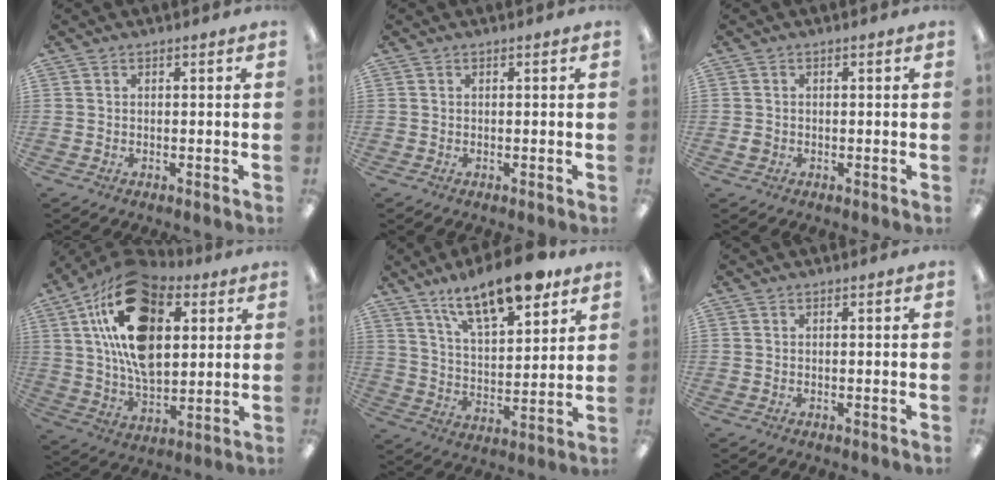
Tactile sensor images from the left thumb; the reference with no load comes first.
{"total": 0.0}
{"total": 1.3, "force": [-0.2, 1.2, 0.6], "torque": [-0.010, 0.004, -0.006]}
{"total": 23.0, "force": [9.4, 13.7, 16.0], "torque": [-0.293, -0.029, 0.159]}
{"total": 16.6, "force": [12.0, 5.6, 10.0], "torque": [-0.154, -0.063, 0.201]}
{"total": 0.0}